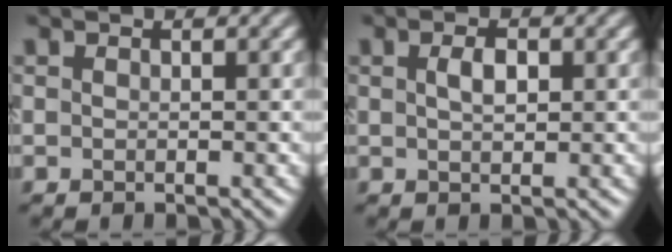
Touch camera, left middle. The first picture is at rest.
{"total": 1.6, "force": [0.6, 0.7, 1.4], "torque": [-0.030, 0.005, 0.010]}